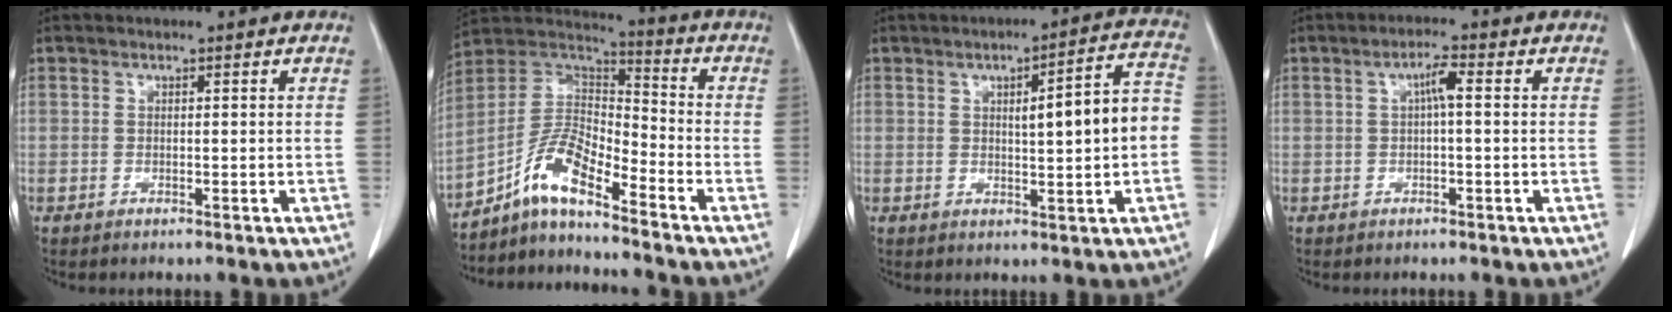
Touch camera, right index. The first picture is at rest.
{"total": 9.6, "force": [-6.8, 1.8, 6.5], "torque": [-0.143, 0.024, -0.130]}
{"total": 9.5, "force": [0.0, 0.8, 9.4], "torque": [-0.127, 0.024, 0.001]}
{"total": 2.8, "force": [0.3, 0.2, 2.7], "torque": [-0.051, 0.005, 0.007]}